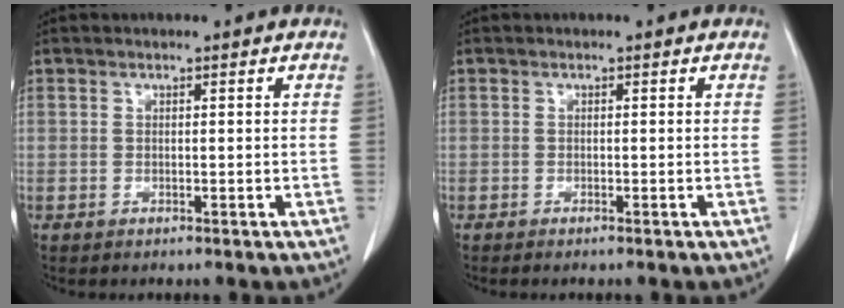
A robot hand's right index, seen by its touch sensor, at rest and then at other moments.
{"total": 0.9, "force": [-0.7, -0.2, 0.5], "torque": [-0.007, -0.001, -0.010]}